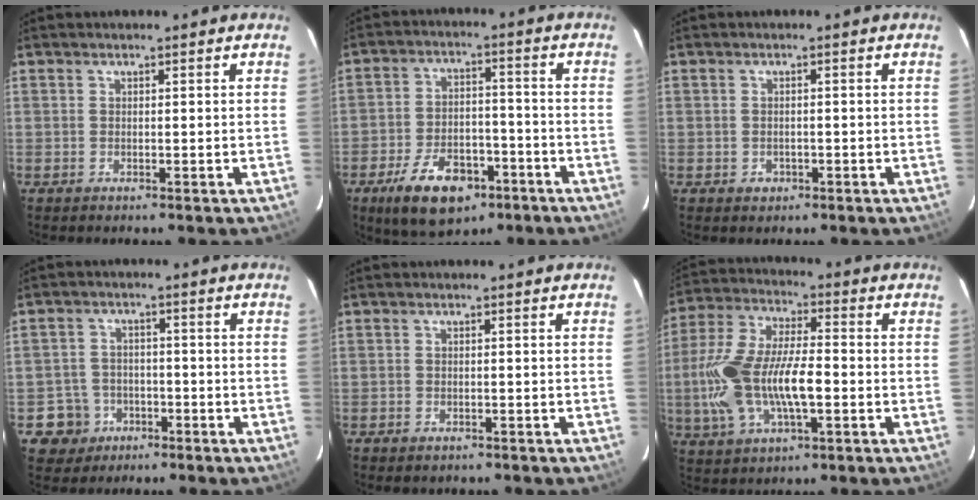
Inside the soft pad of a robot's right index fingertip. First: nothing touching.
{"total": 14.1, "force": [-8.3, 7.4, 8.5], "torque": [-0.175, 0.003, -0.126]}
{"total": 1.7, "force": [-0.7, 1.5, 0.4], "torque": [-0.007, 0.001, -0.005]}
{"total": 6.4, "force": [-3.0, 5.6, 0.4], "torque": [-0.026, 0.022, -0.046]}
{"total": 2.0, "force": [-1.4, 1.2, 0.6], "torque": [-0.015, -0.004, -0.019]}
{"total": 17.1, "force": [-3.2, 7.4, 15.1], "torque": [-0.321, 0.002, -0.058]}